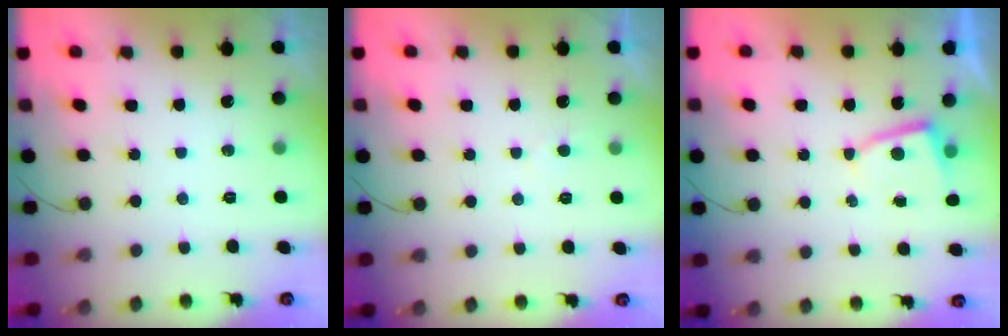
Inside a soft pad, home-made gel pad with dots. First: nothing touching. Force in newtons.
{"total": 2.0, "press": 2.0, "slide": 0.2}
{"total": 3.1, "press": 3.1, "slide": 0.3}